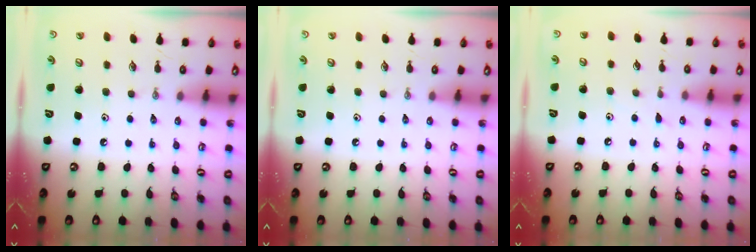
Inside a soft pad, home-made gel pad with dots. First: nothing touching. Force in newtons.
{"total": 0.0}
{"total": 3.2, "press": 3.2, "slide": 0.4}